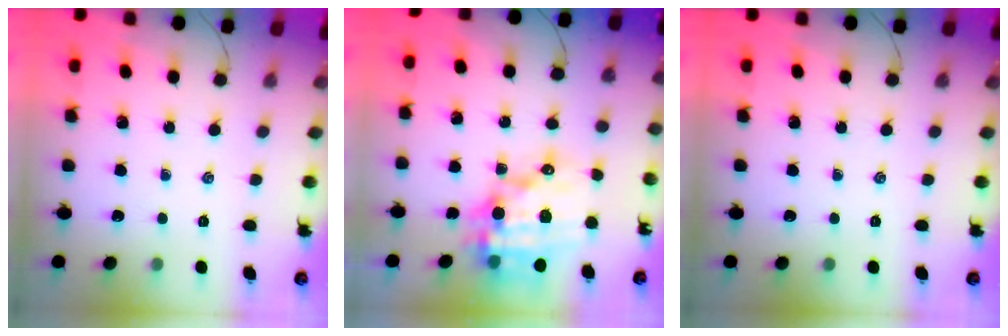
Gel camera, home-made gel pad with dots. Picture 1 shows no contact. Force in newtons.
{"total": 15.6, "press": 15.1, "slide": 3.7}
{"total": 0.0}